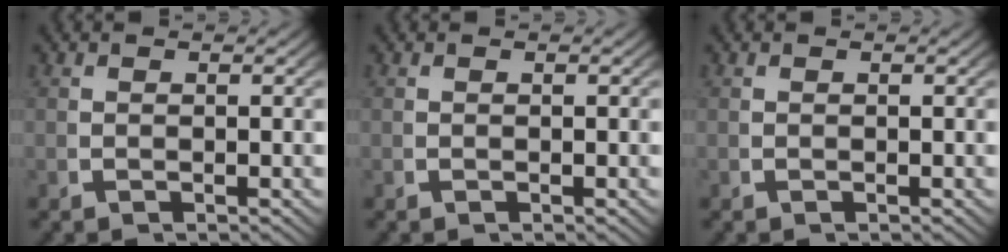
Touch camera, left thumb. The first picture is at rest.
{"total": 0.0}
{"total": 0.0}